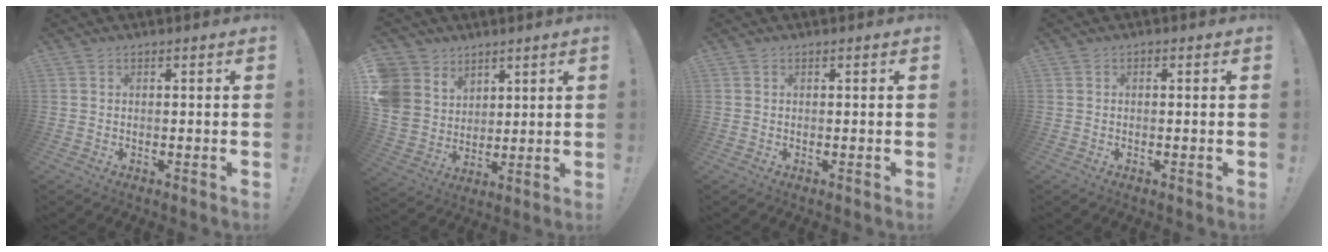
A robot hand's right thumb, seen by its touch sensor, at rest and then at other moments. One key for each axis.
{"total": 9.3, "fx": 4.5, "fy": 7.9, "fz": 1.9, "tx": -0.040, "ty": -0.035, "tz": 0.096}
{"total": 0.0}
{"total": 0.6, "fx": -0.5, "fy": 0.4, "fz": 0.2, "tx": -0.004, "ty": 0.001, "tz": -0.009}